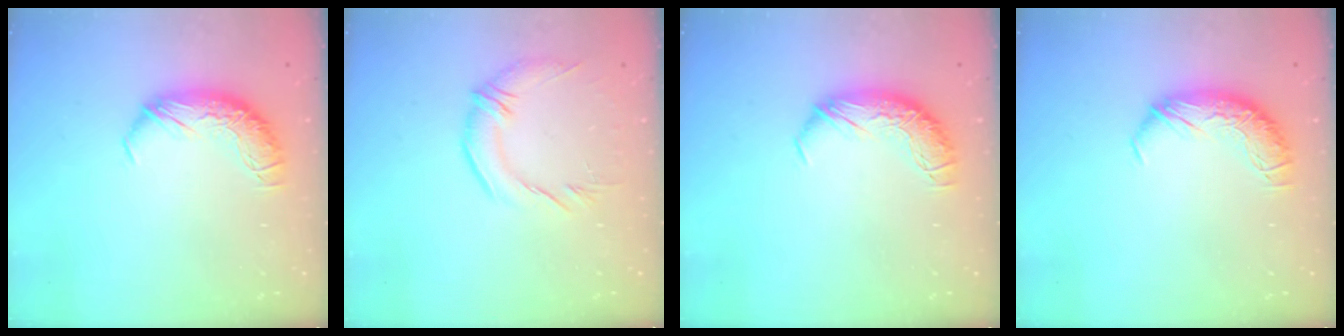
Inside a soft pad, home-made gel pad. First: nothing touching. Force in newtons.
{"total": 2.7, "press": 1.0, "slide": 2.5}
{"total": 0.0}
{"total": 0.0}